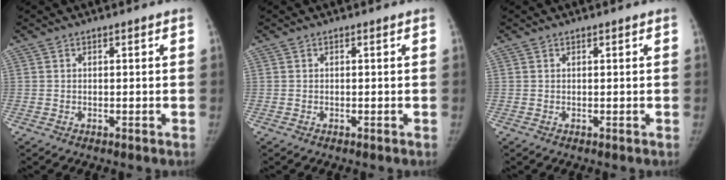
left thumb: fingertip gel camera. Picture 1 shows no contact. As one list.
[{"total": 0.0}, {"total": 0.0}]